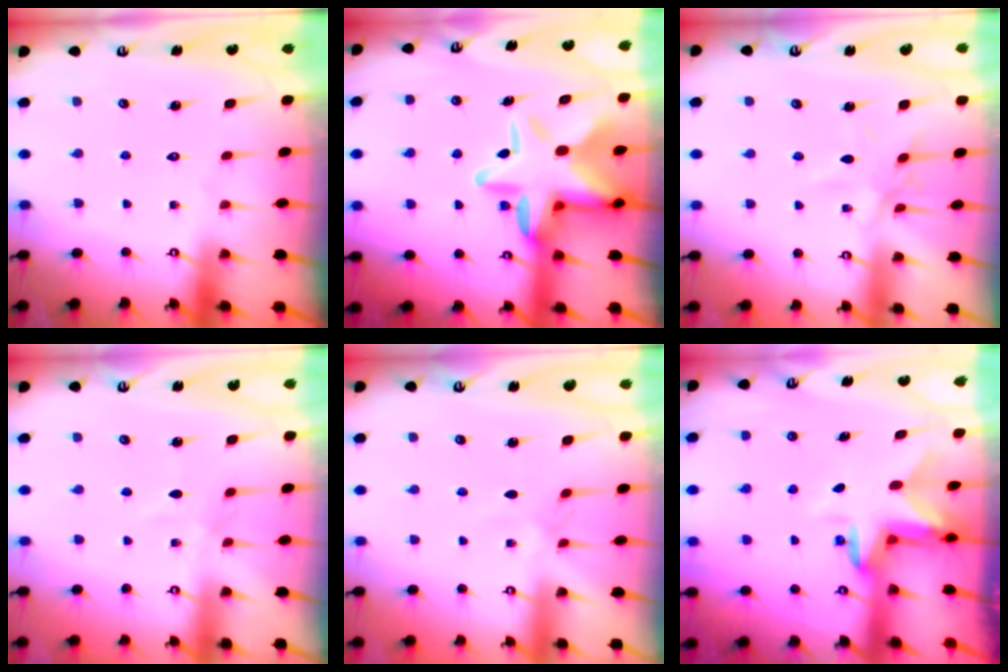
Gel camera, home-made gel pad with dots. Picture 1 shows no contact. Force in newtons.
{"total": 16.3, "press": 16.0, "slide": 3.0}
{"total": 6.4, "press": 6.3, "slide": 0.7}
{"total": 2.9, "press": 2.8, "slide": 0.4}
{"total": 1.6, "press": 1.6, "slide": 0.3}
{"total": 3.0, "press": 3.0, "slide": 0.4}